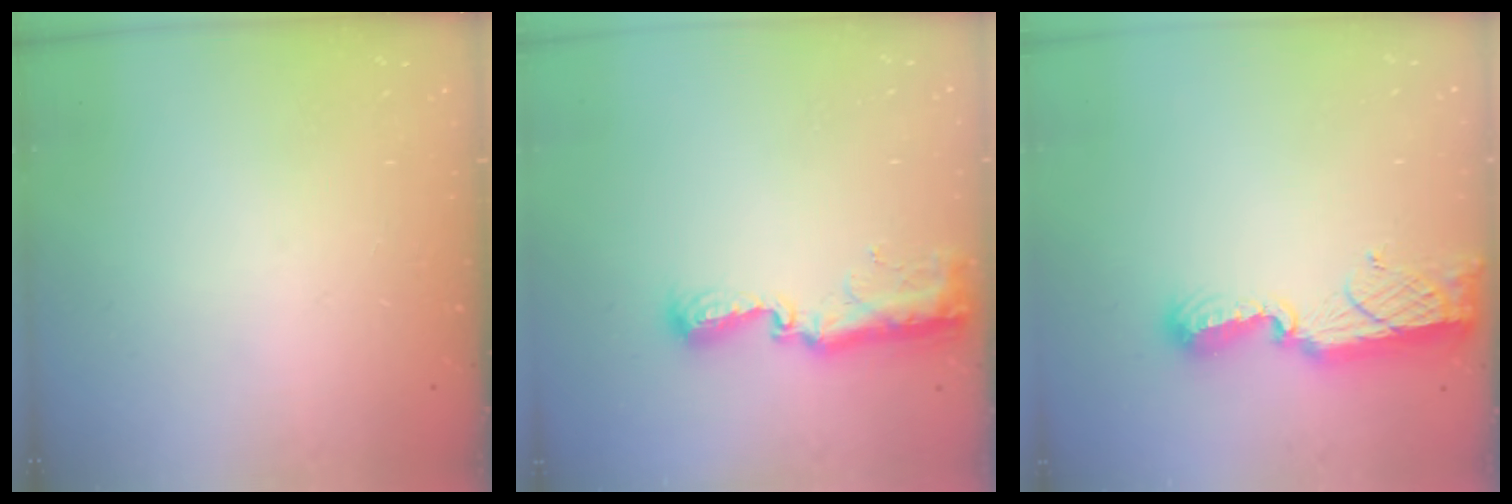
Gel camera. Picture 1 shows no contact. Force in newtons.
{"total": 11.2, "press": 10.1, "slide": 4.8}
{"total": 10.8, "press": 10.5, "slide": 2.5}